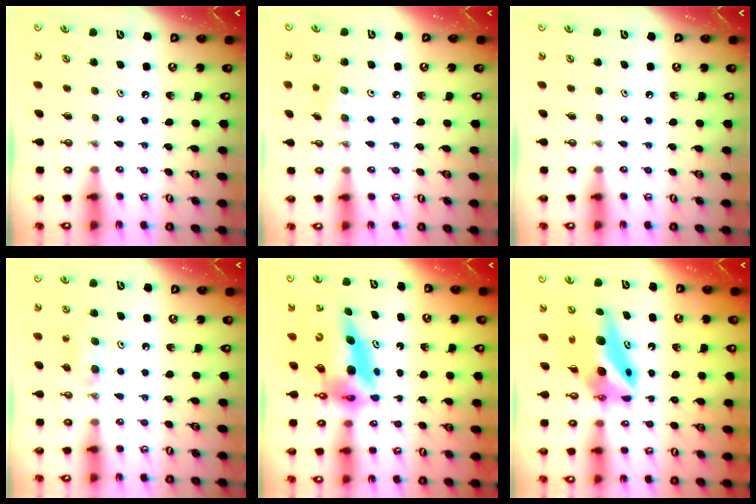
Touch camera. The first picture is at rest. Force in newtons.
{"total": 5.5, "press": 5.0, "slide": 2.3}
{"total": 0.0}
{"total": 8.1, "press": 4.5, "slide": 6.8}
{"total": 13.9, "press": 13.8, "slide": 1.2}
{"total": 10.2, "press": 10.2, "slide": 0.8}